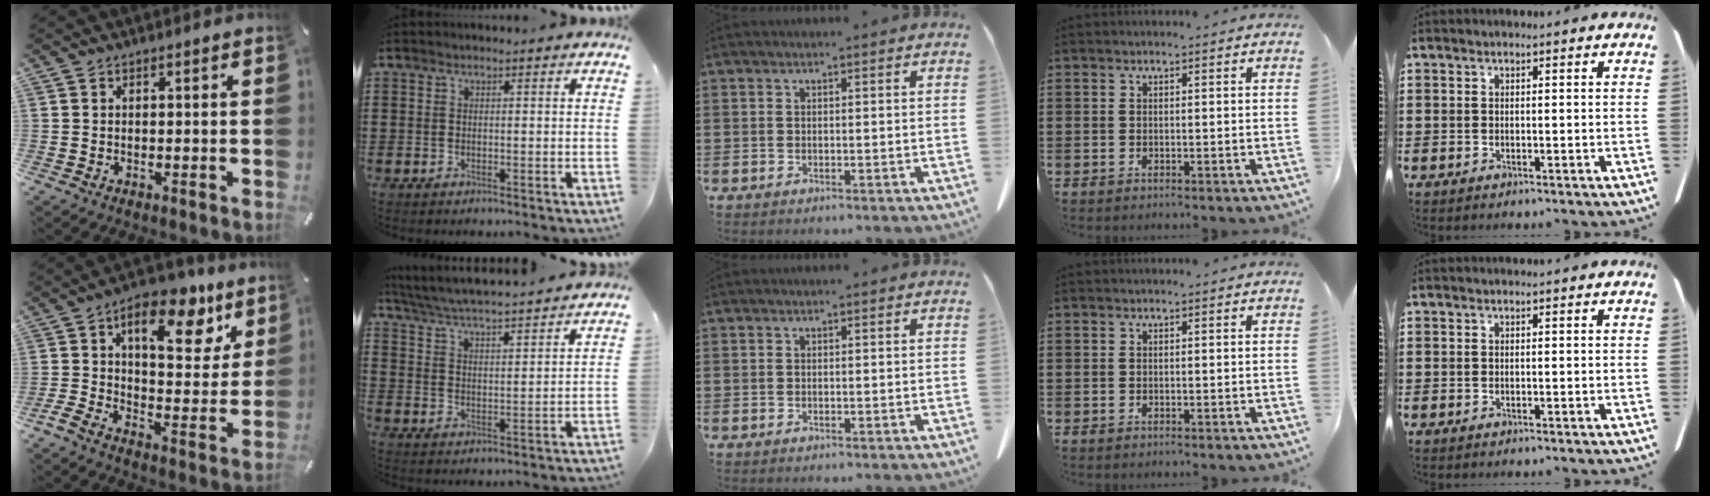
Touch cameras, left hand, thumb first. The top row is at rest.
{"thumb": {"total": 16.8, "force": [8.3, 8.9, 11.6], "torque": [-0.153, -0.054, 0.133]}, "index": {"total": 4.8, "force": [4.6, -0.4, 1.3], "torque": [-0.047, -0.035, 0.074]}}